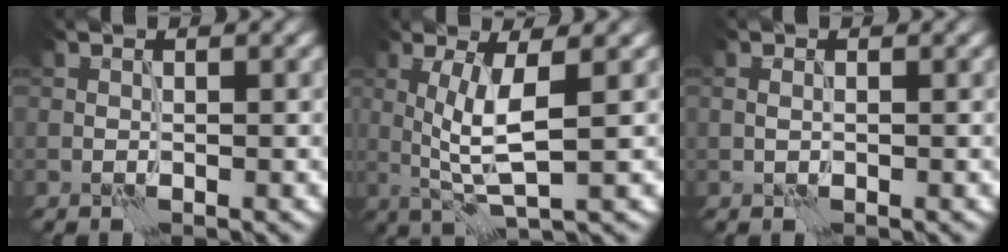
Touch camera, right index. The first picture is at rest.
{"total": 4.6, "force": [0.6, 0.8, 4.5], "torque": [-0.095, -0.002, 0.016]}
{"total": 0.8, "force": [0.2, 0.5, 0.6], "torque": [-0.014, 0.001, 0.004]}